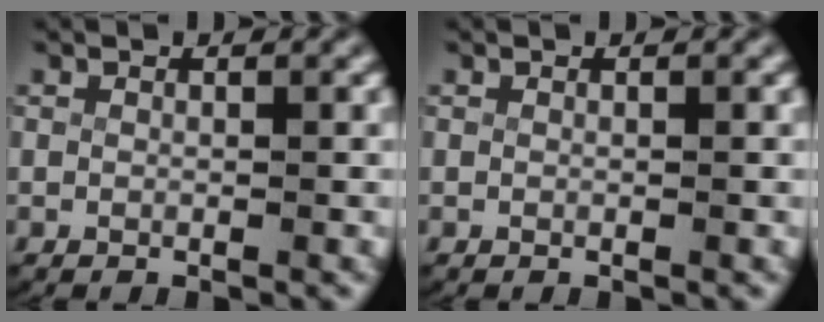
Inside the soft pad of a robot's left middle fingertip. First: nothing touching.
{"total": 0.0}